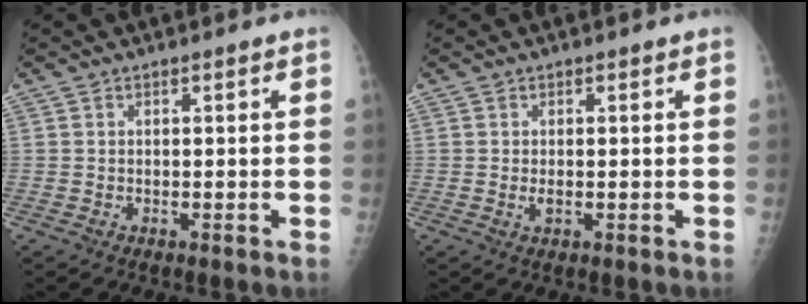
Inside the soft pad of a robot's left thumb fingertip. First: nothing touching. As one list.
[{"total": 1.3, "force": [-0.1, 0.7, 1.0], "torque": [-0.018, -0.002, -0.002]}]